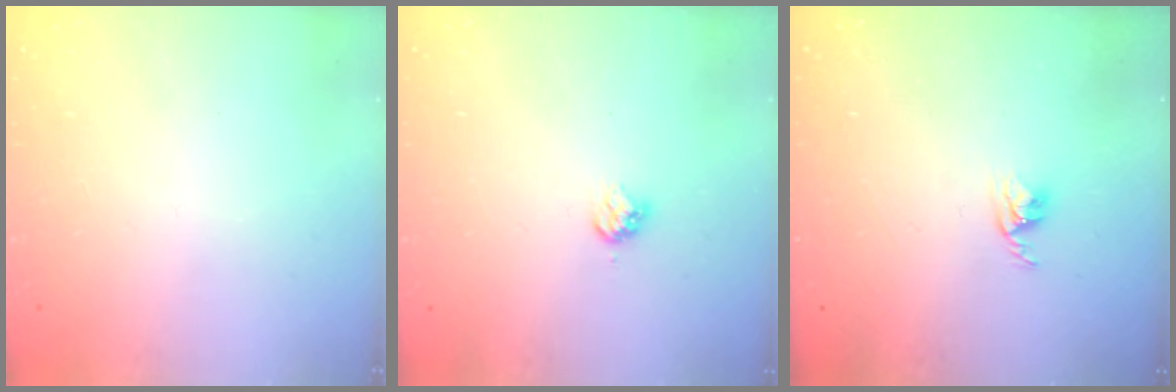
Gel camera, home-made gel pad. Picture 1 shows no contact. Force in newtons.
{"total": 3.2, "press": 3.2, "slide": 0.4}
{"total": 2.9, "press": 2.9, "slide": 0.4}